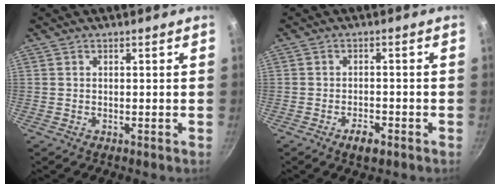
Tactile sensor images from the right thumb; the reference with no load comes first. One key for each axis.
{"total": 3.7, "fx": -2.2, "fy": 1.7, "fz": 2.4, "tx": -0.032, "ty": 0.014, "tz": -0.036}